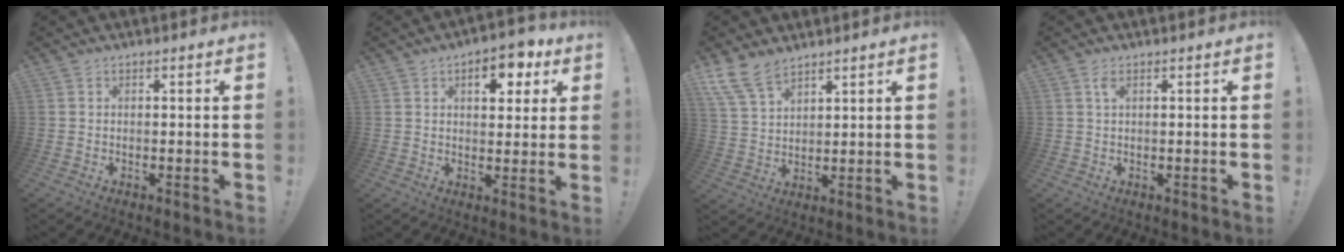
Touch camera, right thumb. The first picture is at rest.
{"total": 8.9, "force": [3.8, 4.9, 6.3], "torque": [-0.075, -0.004, 0.062]}
{"total": 9.8, "force": [7.5, 4.7, 4.3], "torque": [-0.096, -0.032, 0.150]}
{"total": 1.6, "force": [0.5, 0.5, 1.4], "torque": [-0.031, 0.003, 0.008]}